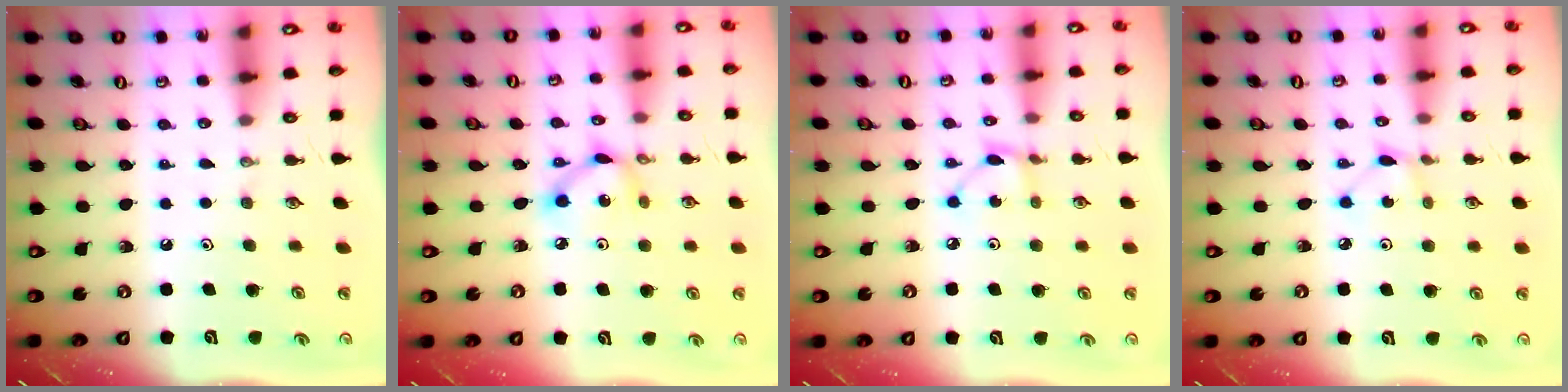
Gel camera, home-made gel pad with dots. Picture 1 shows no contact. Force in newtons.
{"total": 7.3, "press": 7.3, "slide": 0.4}
{"total": 3.0, "press": 3.0, "slide": 0.1}
{"total": 2.1, "press": 2.0, "slide": 0.3}